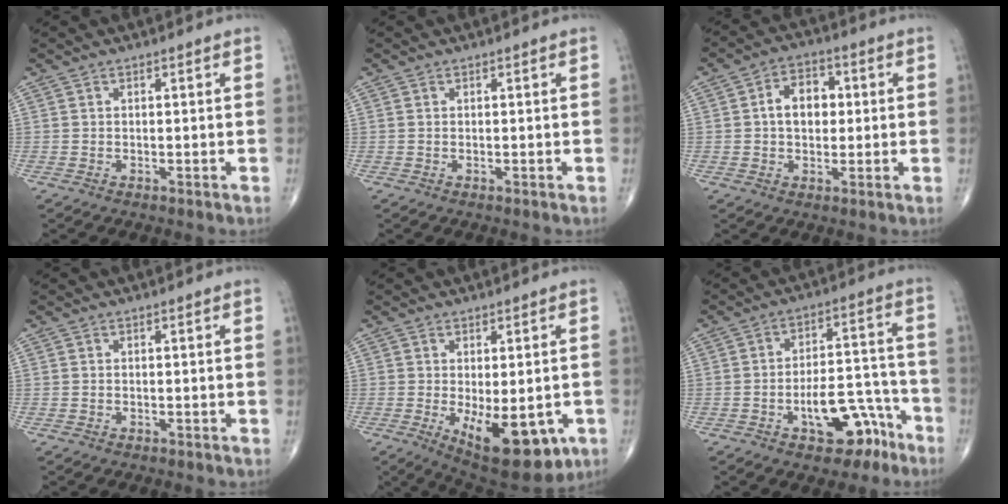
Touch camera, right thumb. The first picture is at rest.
{"total": 0.0}
{"total": 7.8, "force": [0.8, 5.5, 5.5], "torque": [-0.065, 0.017, 0.007]}
{"total": 0.0}
{"total": 14.4, "force": [-4.7, 6.5, 11.9], "torque": [-0.156, -0.016, -0.049]}
{"total": 12.1, "force": [-6.5, 6.0, 8.3], "torque": [-0.089, 0.062, -0.089]}